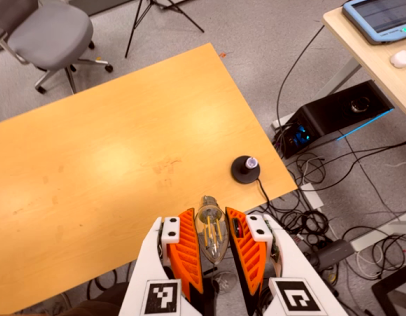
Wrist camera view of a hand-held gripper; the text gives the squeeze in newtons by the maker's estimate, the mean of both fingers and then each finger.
{"total": 9.1, "left": 8.0, "right": 10.1}